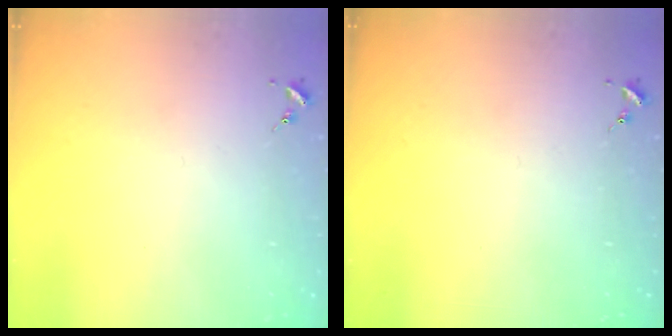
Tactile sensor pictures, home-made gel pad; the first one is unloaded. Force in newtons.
{"total": 0.0}